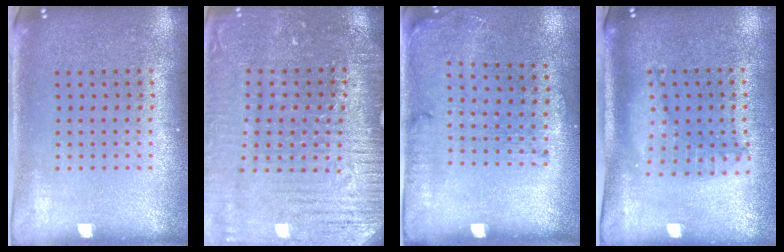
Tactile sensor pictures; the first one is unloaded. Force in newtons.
{"total": 3.2, "press": 3.2, "slide": 0.2}
{"total": 1.7, "press": 1.2, "slide": 1.2}
{"total": 1.2, "press": 1.2, "slide": 0.2}